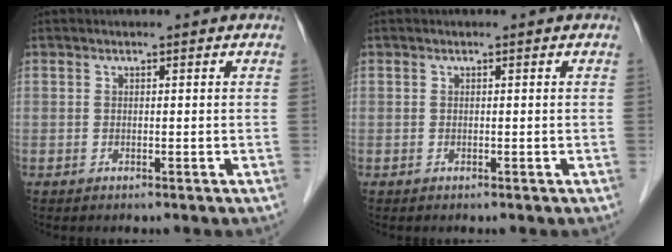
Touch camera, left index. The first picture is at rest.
{"total": 0.0}